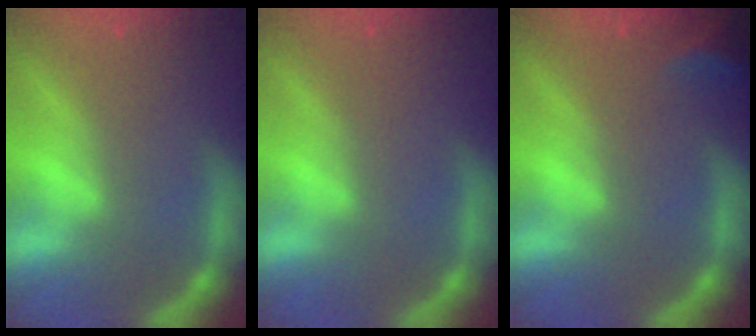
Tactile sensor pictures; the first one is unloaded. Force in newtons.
{"total": 0.0}
{"total": 2.9}